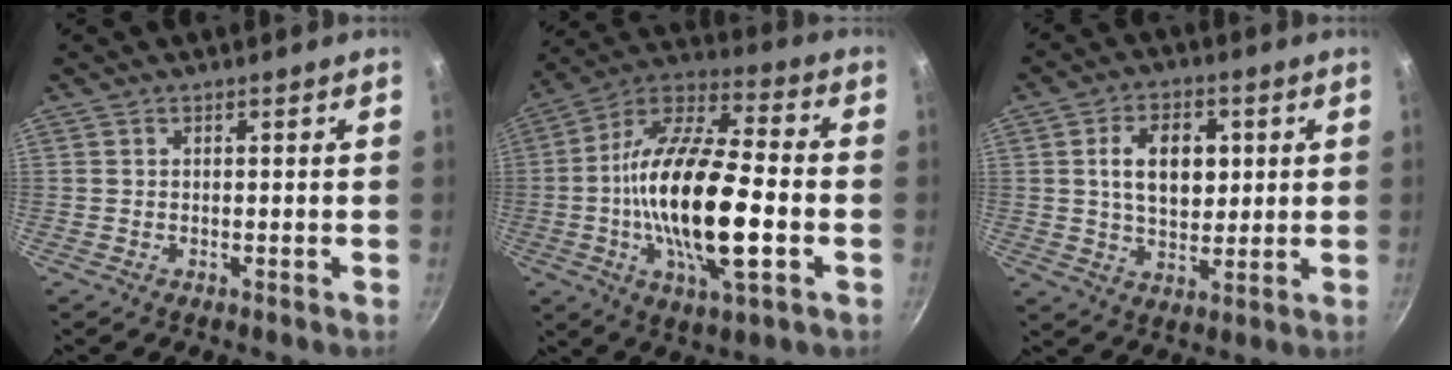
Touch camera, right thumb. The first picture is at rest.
{"total": 24.1, "force": [-3.9, 8.8, 22.1], "torque": [-0.405, 0.019, -0.082]}
{"total": 10.8, "force": [2.1, 7.0, 7.9], "torque": [-0.106, -0.003, 0.032]}